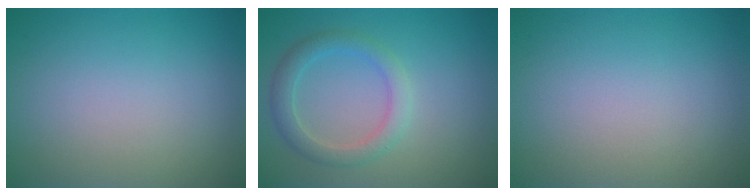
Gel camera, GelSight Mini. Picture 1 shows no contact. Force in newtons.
{"total": 2.7, "press": 2.7, "slide": 0.1}
{"total": 0.0}